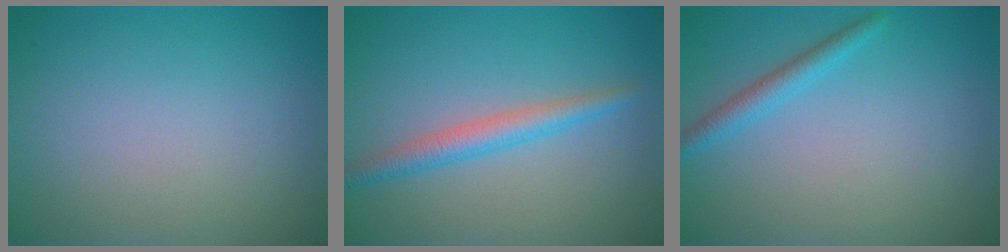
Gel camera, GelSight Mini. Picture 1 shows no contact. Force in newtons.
{"total": 2.7, "press": 2.7, "slide": 0.1}
{"total": 1.9, "press": 1.9, "slide": 0.1}